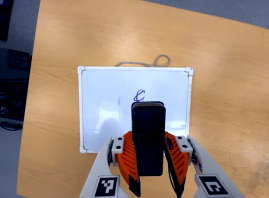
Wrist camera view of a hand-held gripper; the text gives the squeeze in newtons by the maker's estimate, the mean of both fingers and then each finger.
{"total": 7.9, "left": 7.0, "right": 8.9}